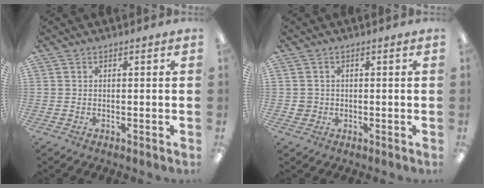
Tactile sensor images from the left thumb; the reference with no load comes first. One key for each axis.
{"total": 2.3, "fx": -0.1, "fy": 2.3, "fz": 0.2, "tx": 0.002, "ty": 0.002, "tz": -0.006}